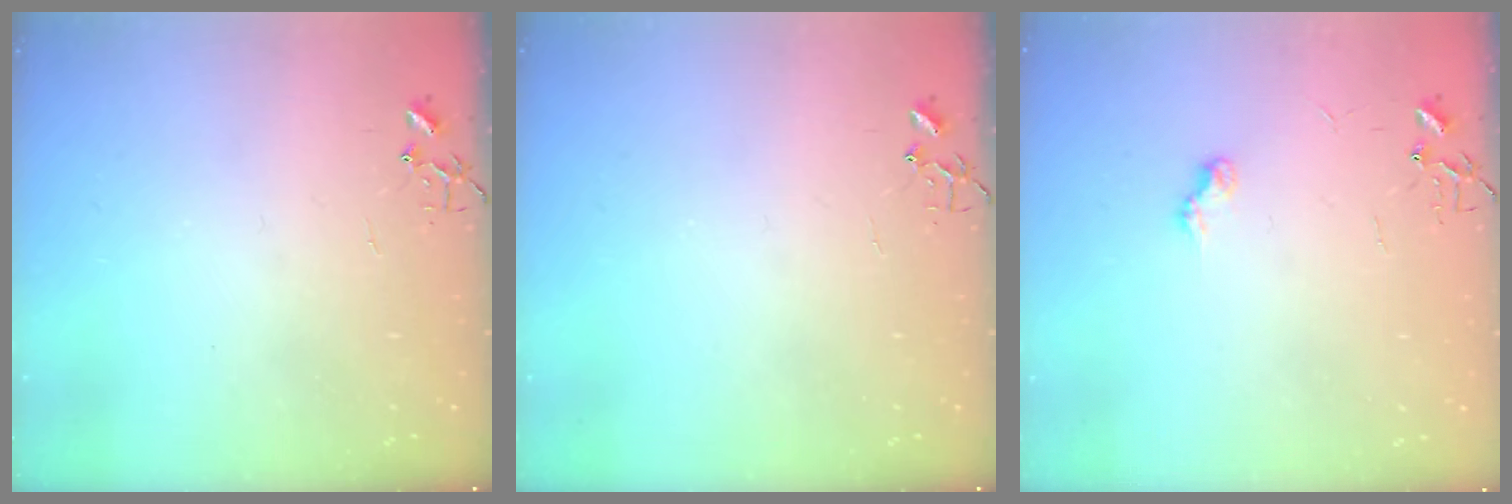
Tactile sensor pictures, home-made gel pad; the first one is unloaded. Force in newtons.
{"total": 0.0}
{"total": 7.1, "press": 7.1, "slide": 0.5}